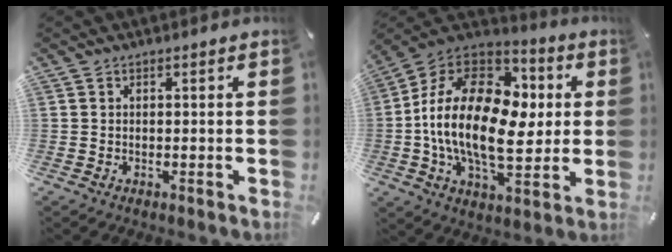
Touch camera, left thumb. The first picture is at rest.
{"total": 23.3, "force": [-0.5, 14.2, 18.4], "torque": [-0.362, -0.004, -0.010]}